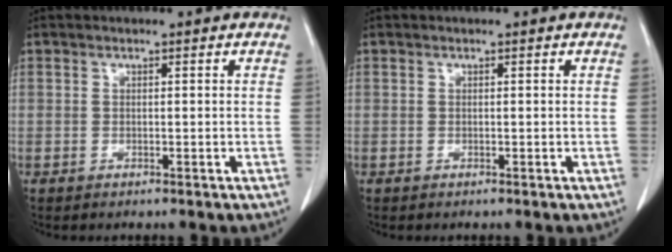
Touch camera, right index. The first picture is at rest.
{"total": 0.0}